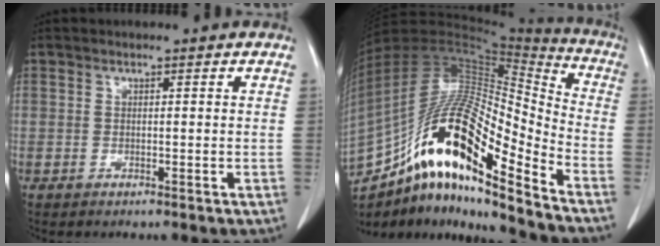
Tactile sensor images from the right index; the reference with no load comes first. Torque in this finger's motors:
{"motor_torque": [1.14, -0.83, 1.05, 0.21]}